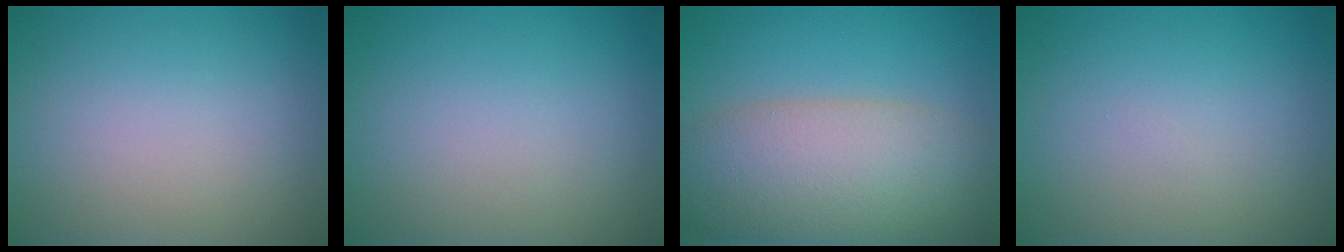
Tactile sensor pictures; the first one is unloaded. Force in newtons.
{"total": 0.0}
{"total": 9.0, "press": 9.0, "slide": 0.6}
{"total": 0.0}